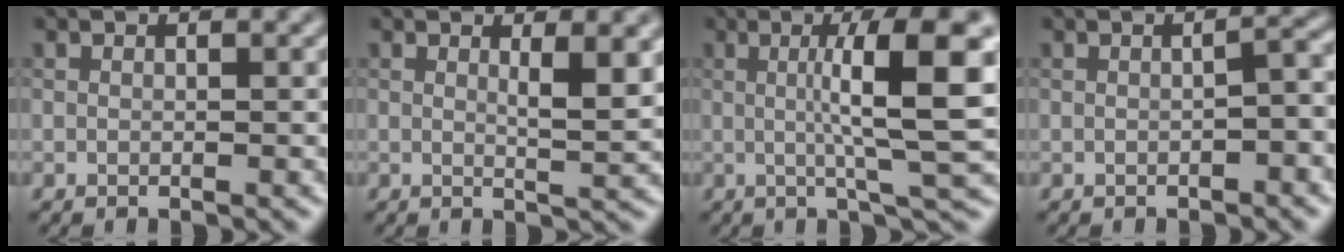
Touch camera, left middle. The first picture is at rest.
{"total": 2.9, "force": [1.1, 0.7, 2.6], "torque": [-0.035, -0.006, 0.019]}
{"total": 9.0, "force": [1.1, 1.5, 8.8], "torque": [-0.119, 0.007, 0.017]}
{"total": 2.0, "force": [-0.5, 0.4, 1.9], "torque": [-0.030, 0.010, -0.009]}